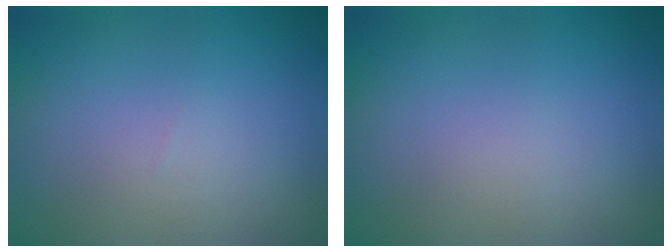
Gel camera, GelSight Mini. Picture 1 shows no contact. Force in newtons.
{"total": 0.0}